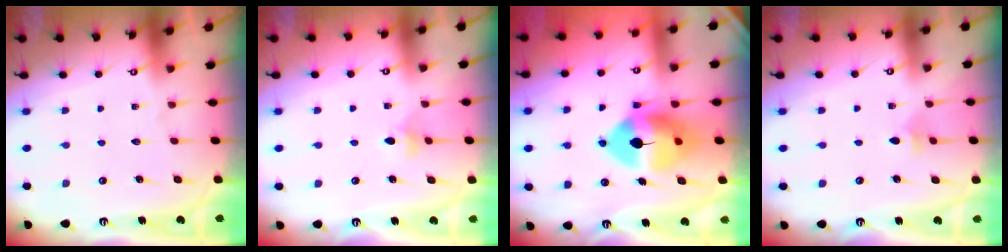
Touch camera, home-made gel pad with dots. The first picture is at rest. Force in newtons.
{"total": 5.2, "press": 5.1, "slide": 0.8}
{"total": 13.7, "press": 13.5, "slide": 2.1}
{"total": 3.6, "press": 3.5, "slide": 0.8}